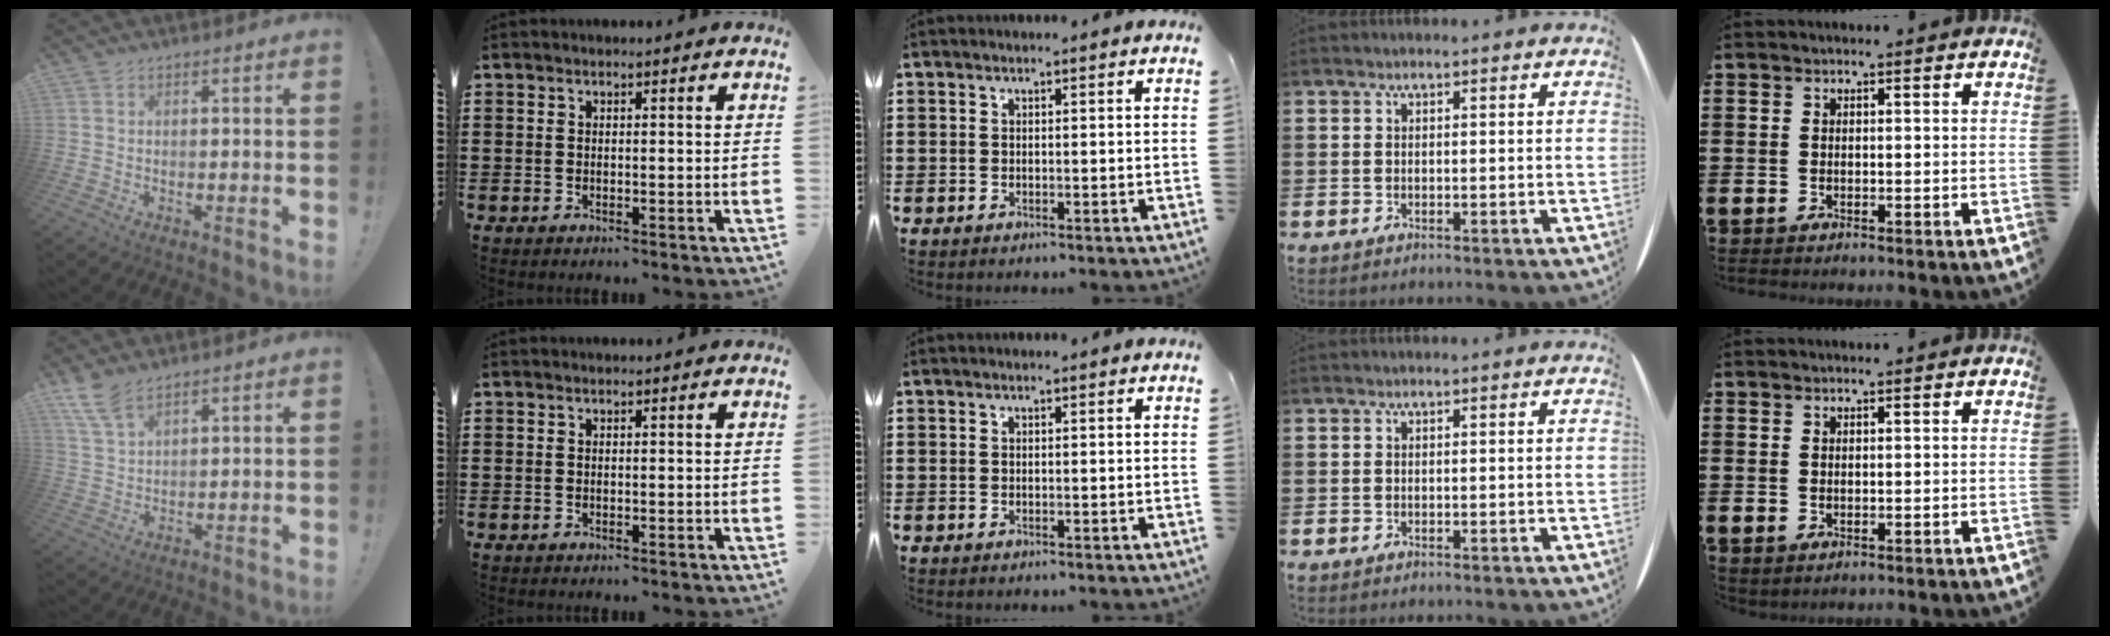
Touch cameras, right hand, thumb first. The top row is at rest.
{"thumb": {"total": 7.1, "force": [5.4, 2.4, 3.9], "torque": [-0.084, -0.022, 0.104]}}